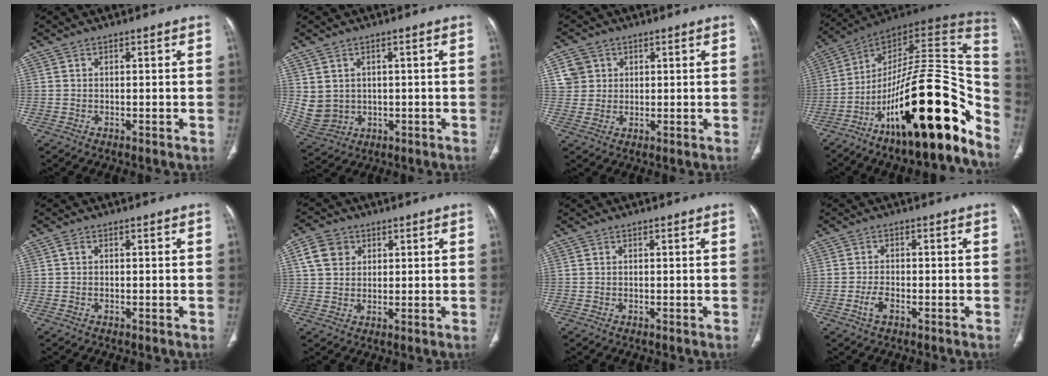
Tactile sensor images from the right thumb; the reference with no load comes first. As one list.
[{"total": 5.8, "force": [0.9, 5.0, 2.8], "torque": [-0.047, -0.007, 0.040]}, {"total": 4.7, "force": [1.6, 4.4, 0.8], "torque": [0.005, 0.000, 0.030]}, {"total": 30.6, "force": [-15.0, 9.0, 25.1], "torque": [-0.307, 0.090, -0.233]}, {"total": 0.6, "force": [-0.1, 0.3, 0.5], "torque": [-0.016, 0.000, -0.004]}, {"total": 6.0, "force": [2.2, 4.9, 2.7], "torque": [-0.030, 0.001, 0.039]}, {"total": 0.0}, {"total": 2.9, "force": [-1.5, 1.2, 2.2], "torque": [-0.050, 0.010, -0.027]}]